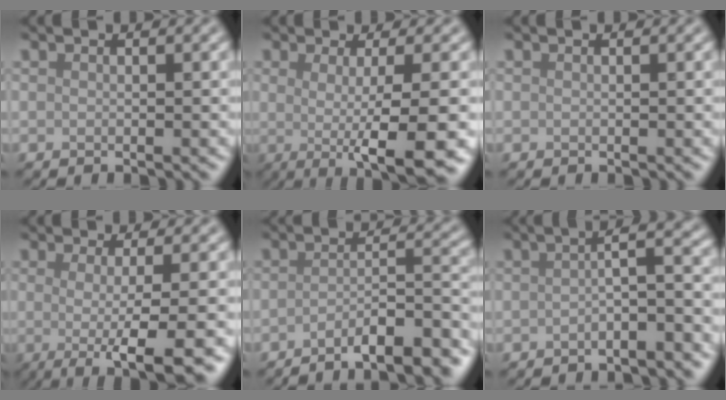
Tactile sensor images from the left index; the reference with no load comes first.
{"total": 7.9, "force": [-1.6, 1.7, 7.6], "torque": [-0.098, -0.012, -0.023]}
{"total": 0.0}
{"total": 7.3, "force": [-1.8, 1.8, 6.8], "torque": [-0.082, -0.012, -0.027]}
{"total": 7.8, "force": [-5.7, 1.8, 5.1], "torque": [-0.057, 0.011, -0.086]}
{"total": 4.8, "force": [-2.0, 1.3, 4.2], "torque": [-0.048, 0.018, -0.041]}